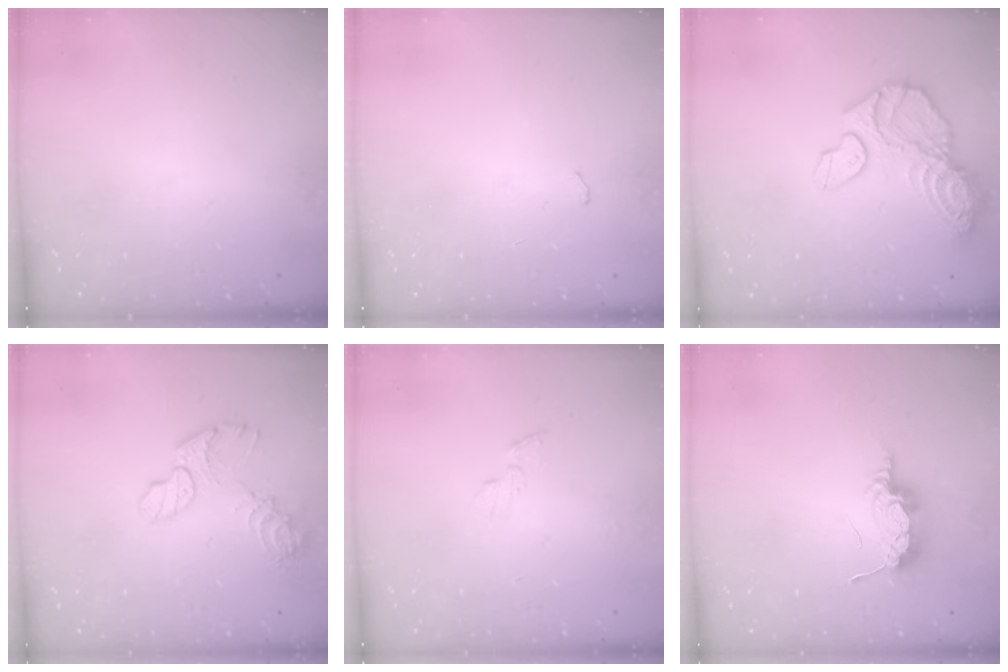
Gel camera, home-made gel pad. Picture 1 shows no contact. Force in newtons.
{"total": 7.7, "press": 4.0, "slide": 6.6}
{"total": 15.0, "press": 14.9, "slide": 1.8}
{"total": 10.7, "press": 10.7, "slide": 0.7}
{"total": 3.3, "press": 3.3, "slide": 0.4}
{"total": 10.0, "press": 8.6, "slide": 5.1}